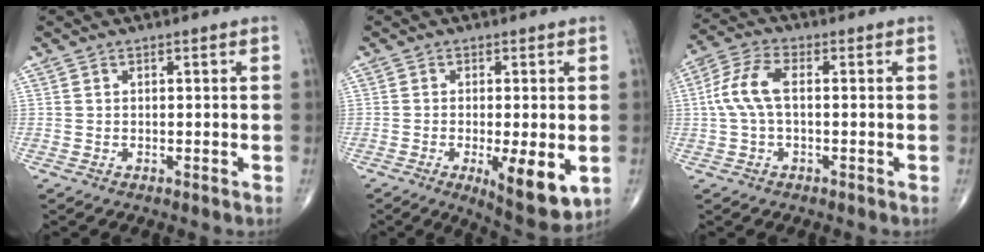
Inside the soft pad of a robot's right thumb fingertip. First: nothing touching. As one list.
[{"total": 10.1, "force": [-2.6, 3.1, 9.2], "torque": [-0.132, -0.023, -0.034]}, {"total": 7.4, "force": [0.2, 3.4, 6.6], "torque": [-0.158, 0.023, -0.001]}]